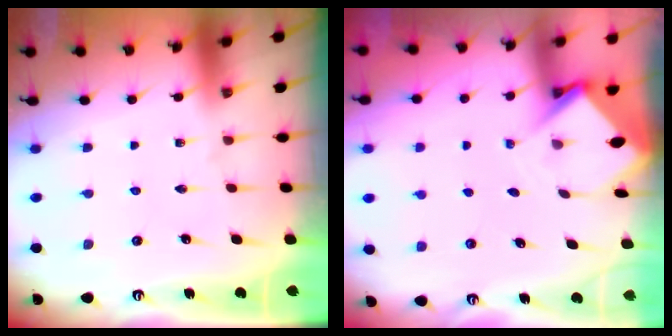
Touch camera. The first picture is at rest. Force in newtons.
{"total": 3.7, "press": 3.7, "slide": 0.3}